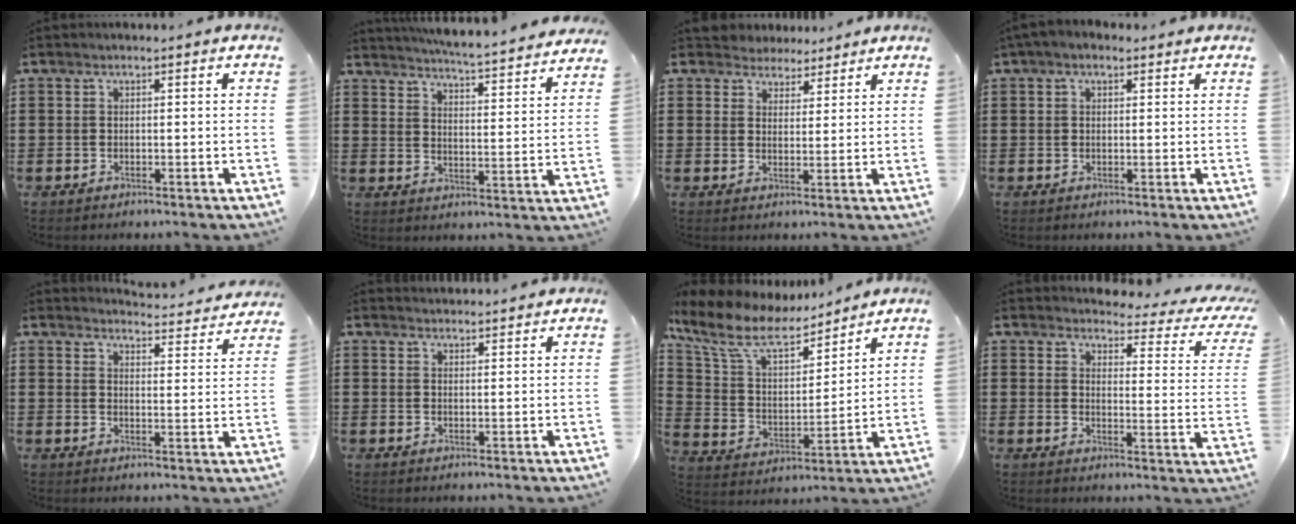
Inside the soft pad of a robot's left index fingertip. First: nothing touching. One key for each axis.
{"total": 4.9, "fx": 4.8, "fy": -0.7, "fz": 1.0, "tx": -0.035, "ty": -0.045, "tz": 0.077}
{"total": 3.8, "fx": 3.2, "fy": 2.0, "fz": -0.4, "tx": -0.013, "ty": -0.001, "tz": 0.059}
{"total": 2.0, "fx": 1.0, "fy": 1.1, "fz": 1.2, "tx": -0.027, "ty": 0.007, "tz": 0.018}
{"total": 3.7, "fx": 3.7, "fy": 0.0, "fz": 0.3, "tx": -0.016, "ty": -0.031, "tz": 0.060}
{"total": 2.1, "fx": 2.1, "fy": 0.0, "fz": -0.2, "tx": -0.002, "ty": -0.003, "tz": 0.041}
{"total": 10.9, "fx": 8.6, "fy": 3.6, "fz": 5.7, "tx": -0.148, "ty": -0.042, "tz": 0.148}
{"total": 3.3, "fx": 2.9, "fy": 0.5, "fz": 1.5, "tx": -0.042, "ty": -0.024, "tz": 0.042}